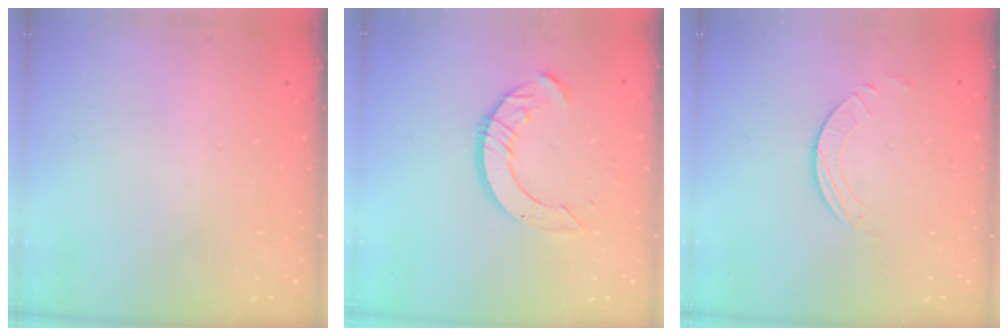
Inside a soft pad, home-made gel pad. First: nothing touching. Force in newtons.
{"total": 9.6, "press": 9.6, "slide": 1.0}
{"total": 2.8, "press": 2.8, "slide": 0.2}